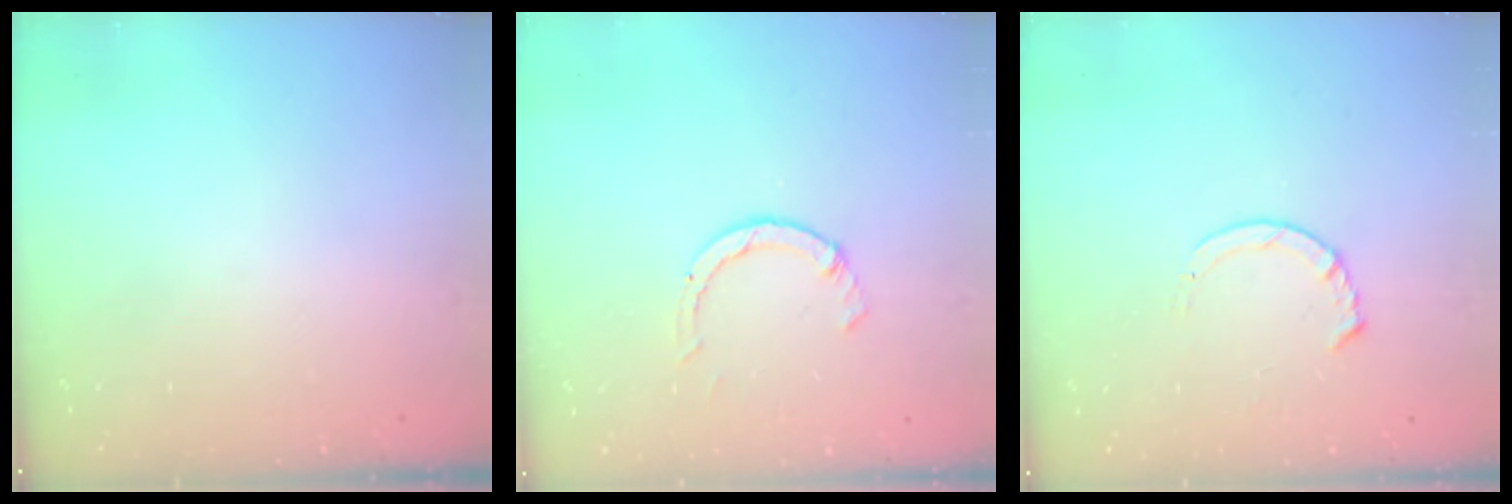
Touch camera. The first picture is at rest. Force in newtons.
{"total": 2.3, "press": 2.3, "slide": 0.3}
{"total": 4.6, "press": 4.6, "slide": 0.5}